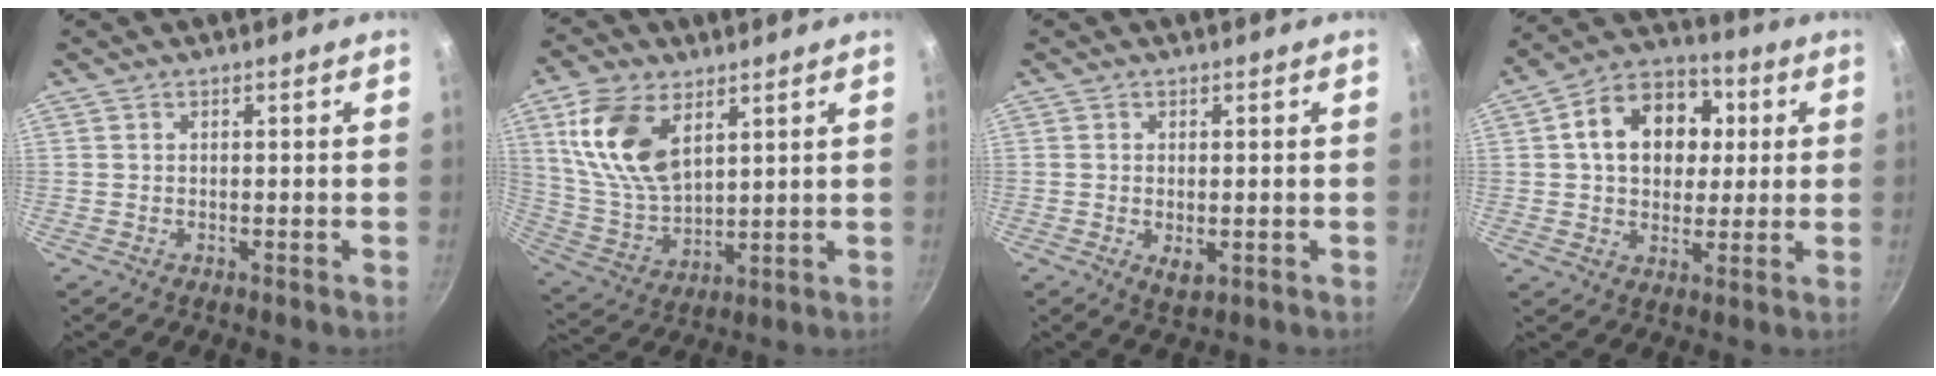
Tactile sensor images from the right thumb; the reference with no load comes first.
{"total": 15.4, "force": [6.3, 8.7, 11.0], "torque": [-0.201, -0.025, 0.137]}
{"total": 3.3, "force": [-0.5, 1.8, 2.8], "torque": [-0.045, -0.011, -0.004]}
{"total": 15.6, "force": [3.1, 11.7, 9.9], "torque": [-0.124, 0.019, 0.037]}